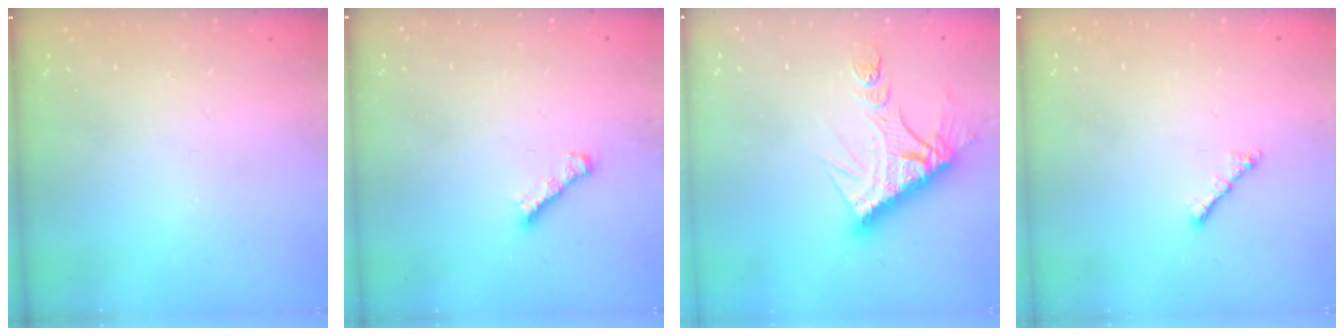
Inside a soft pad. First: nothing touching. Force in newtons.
{"total": 1.9, "press": 1.8, "slide": 0.6}
{"total": 13.5, "press": 13.4, "slide": 1.2}
{"total": 1.8, "press": 1.8, "slide": 0.5}